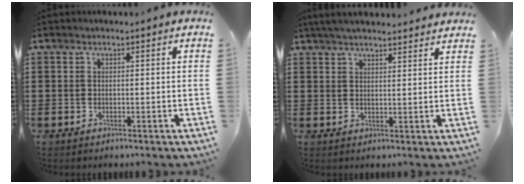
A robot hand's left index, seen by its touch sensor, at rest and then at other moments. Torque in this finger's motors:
{"motor_torque": [2.14, 0.00, 0.59, 0.06]}